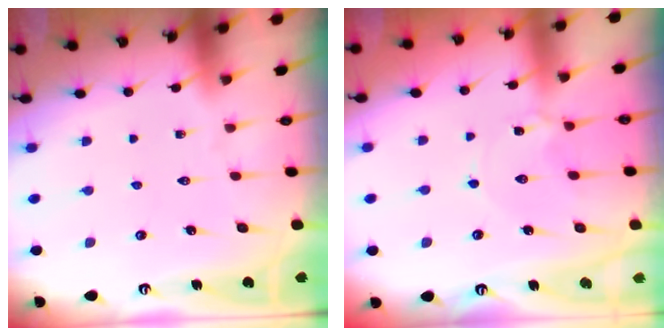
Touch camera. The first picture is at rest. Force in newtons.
{"total": 3.6, "press": 3.5, "slide": 0.4}